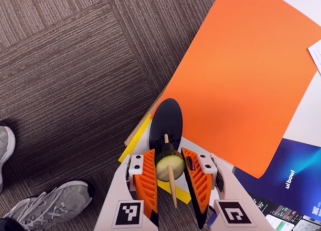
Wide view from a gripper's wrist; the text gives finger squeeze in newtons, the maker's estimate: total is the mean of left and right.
{"total": 11.4, "left": 12.1, "right": 10.8}